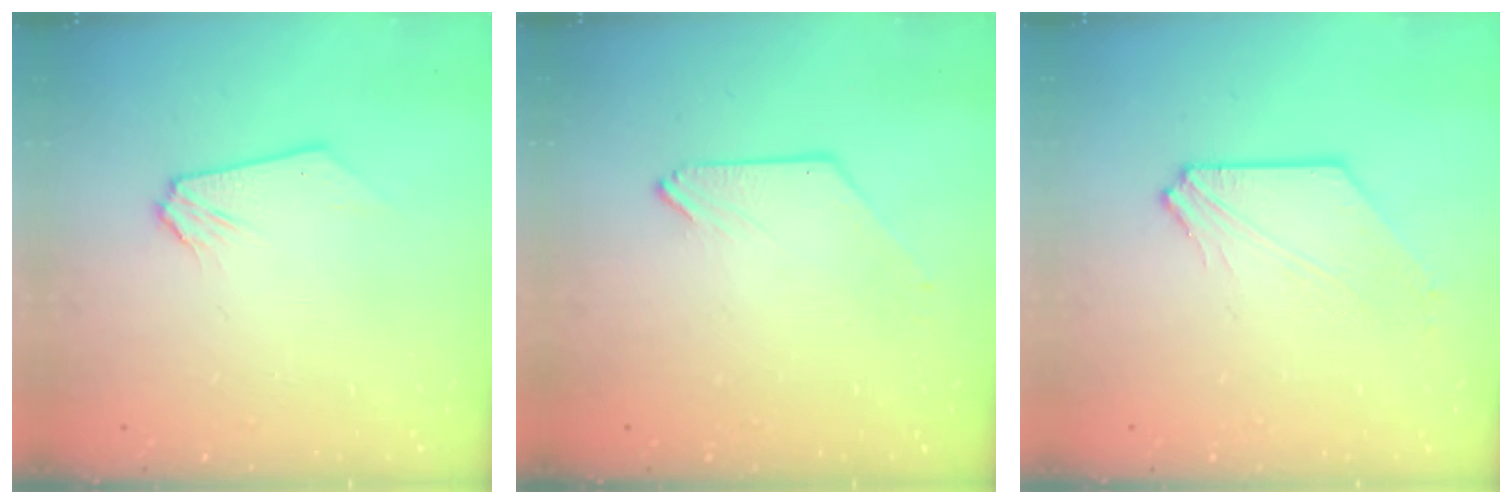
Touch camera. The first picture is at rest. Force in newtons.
{"total": 0.0}
{"total": 2.4, "press": 2.4, "slide": 0.3}